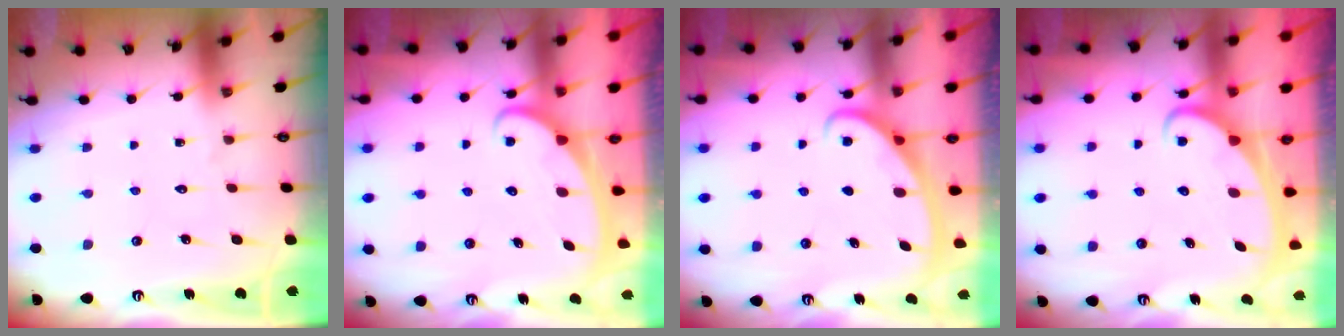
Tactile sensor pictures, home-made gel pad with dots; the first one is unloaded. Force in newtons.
{"total": 2.4, "press": 2.4, "slide": 0.4}
{"total": 2.8, "press": 2.8, "slide": 0.4}
{"total": 2.6, "press": 2.6, "slide": 0.3}